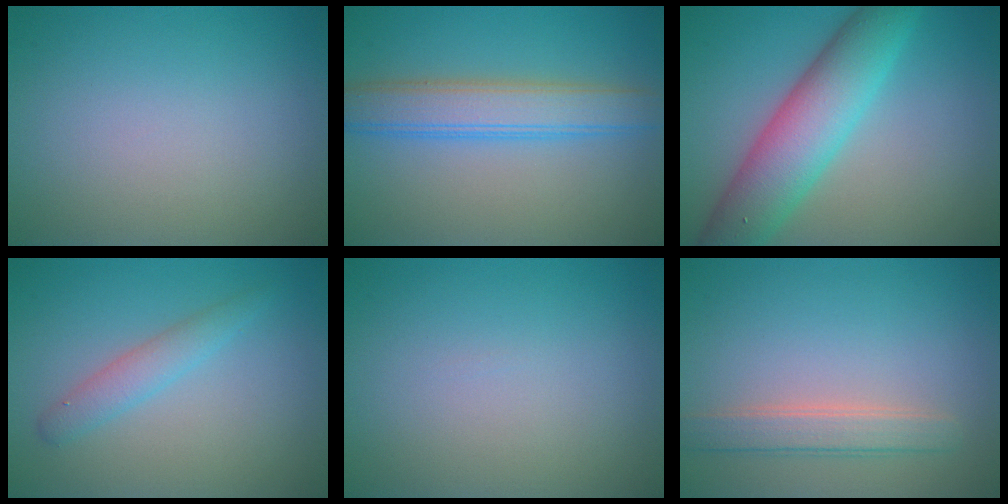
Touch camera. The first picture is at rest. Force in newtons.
{"total": 4.8, "press": 4.8, "slide": 0.1}
{"total": 7.8, "press": 7.8, "slide": 0.2}
{"total": 2.1, "press": 2.1, "slide": 0.2}
{"total": 0.0}
{"total": 2.7, "press": 2.7, "slide": 0.5}